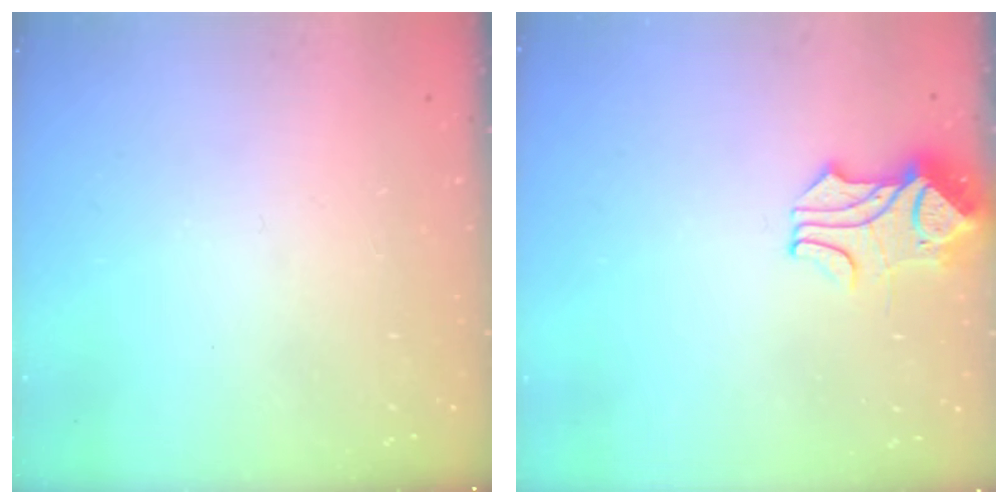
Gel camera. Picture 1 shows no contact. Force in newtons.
{"total": 1.8, "press": 1.4, "slide": 1.1}